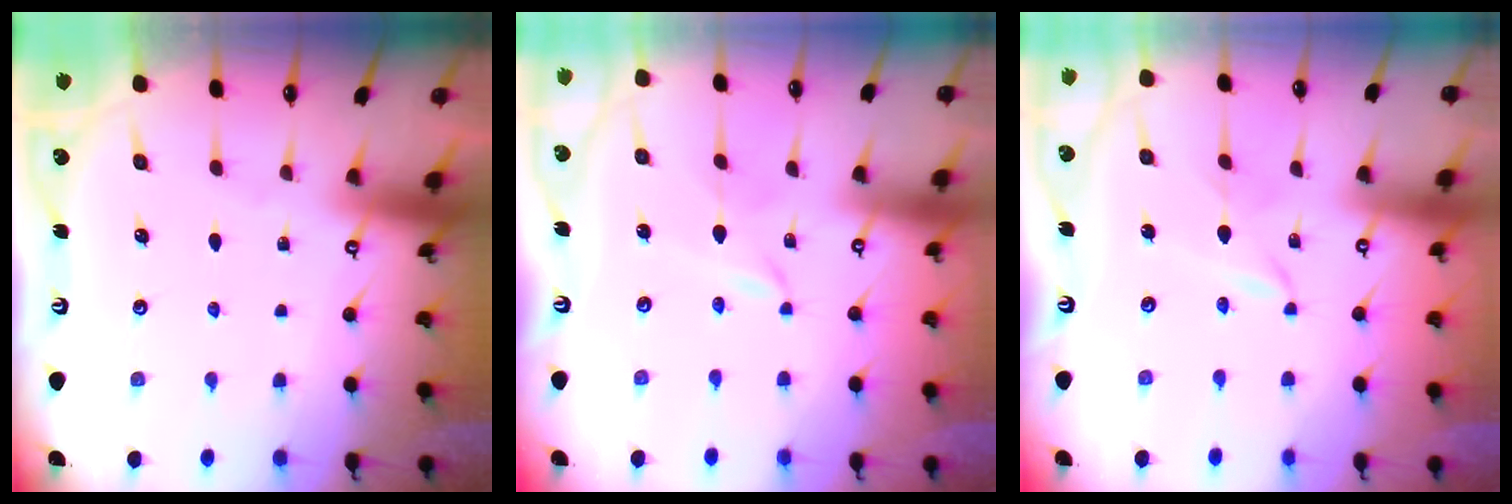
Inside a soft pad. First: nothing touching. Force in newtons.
{"total": 2.1, "press": 2.0, "slide": 0.2}
{"total": 2.1, "press": 2.1, "slide": 0.3}